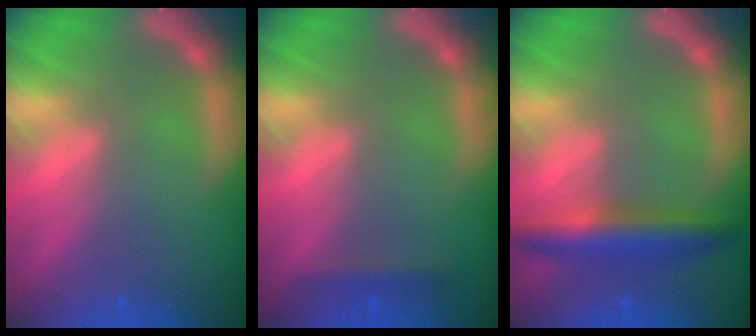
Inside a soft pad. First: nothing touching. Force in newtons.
{"total": 1.4}
{"total": 5.0}